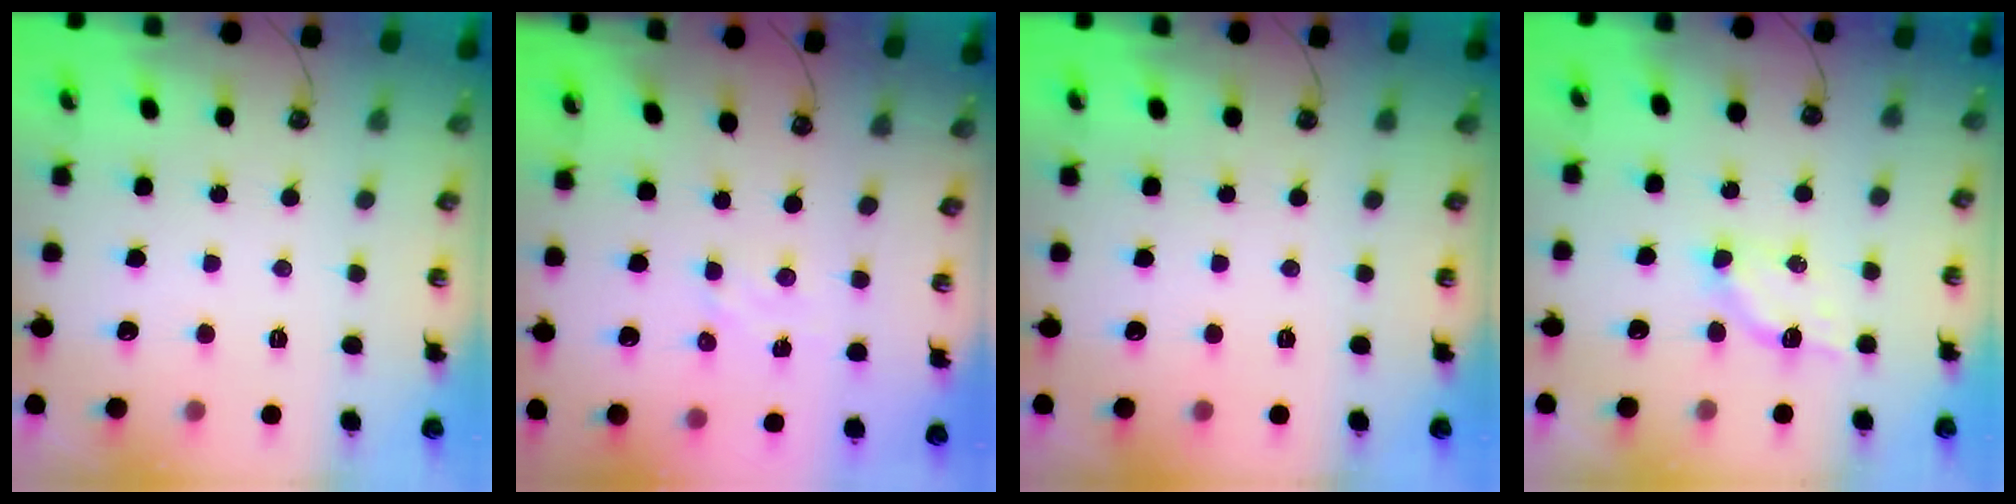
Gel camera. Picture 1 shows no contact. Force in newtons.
{"total": 2.2, "press": 2.2, "slide": 0.4}
{"total": 0.0}
{"total": 4.4, "press": 4.4, "slide": 0.4}